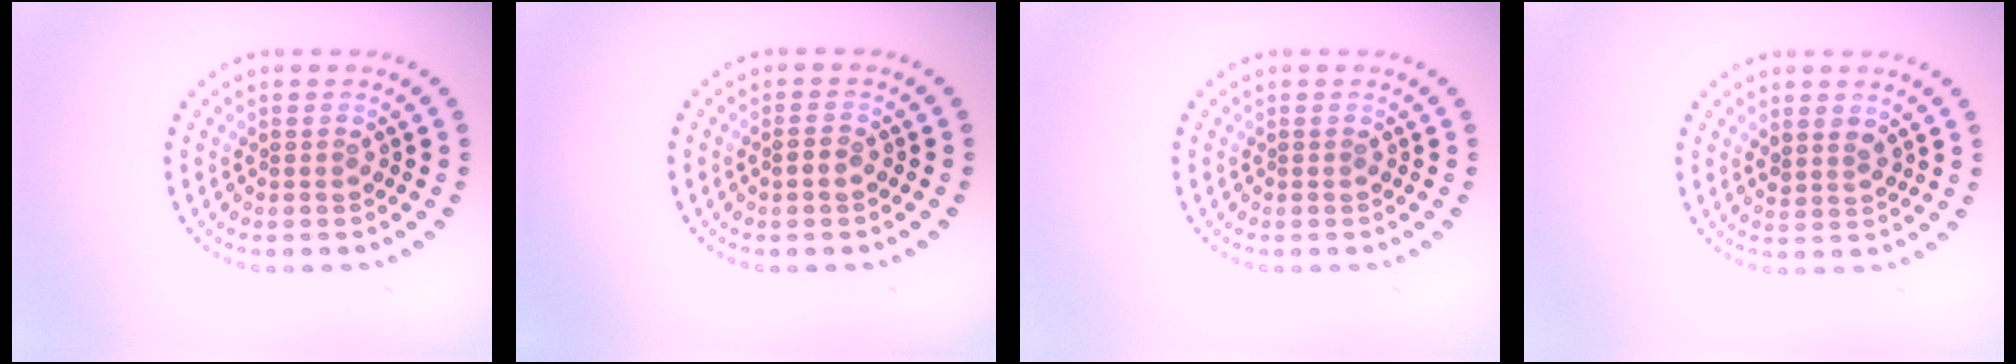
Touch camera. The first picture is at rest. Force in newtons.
{"total": 1.0, "press": 0.9, "slide": 0.2}
{"total": 0.0}
{"total": 1.4, "press": 1.3, "slide": 0.7}